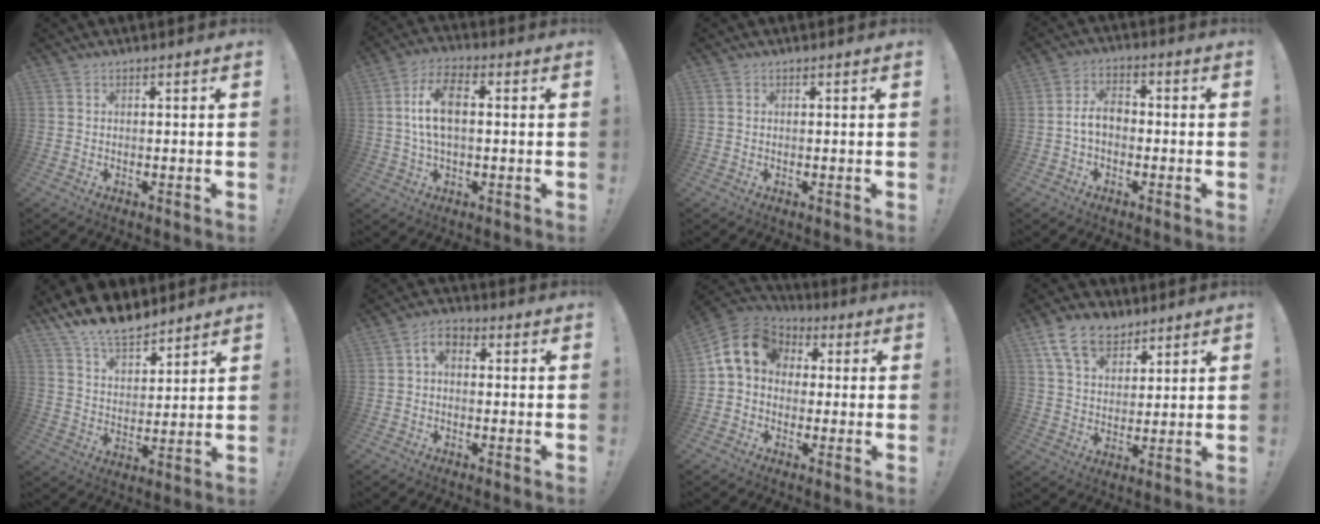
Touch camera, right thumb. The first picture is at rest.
{"total": 10.5, "force": [1.0, 5.3, 9.0], "torque": [-0.172, 0.007, 0.020]}
{"total": 0.0}
{"total": 7.4, "force": [-1.1, 4.6, 5.7], "torque": [-0.107, 0.008, -0.017]}
{"total": 11.6, "force": [9.7, 4.7, 4.3], "torque": [-0.079, -0.066, 0.184]}
{"total": 4.1, "force": [0.1, 2.7, 3.1], "torque": [-0.050, 0.007, 0.003]}
{"total": 12.2, "force": [2.8, 9.7, 6.8], "torque": [-0.104, 0.012, 0.062]}
{"total": 12.6, "force": [8.2, 7.8, 5.5], "torque": [-0.097, -0.038, 0.159]}